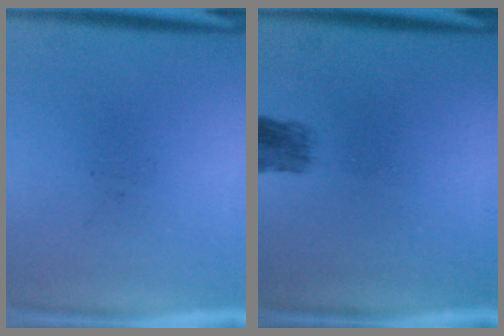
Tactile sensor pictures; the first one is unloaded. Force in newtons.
{"total": 2.9}